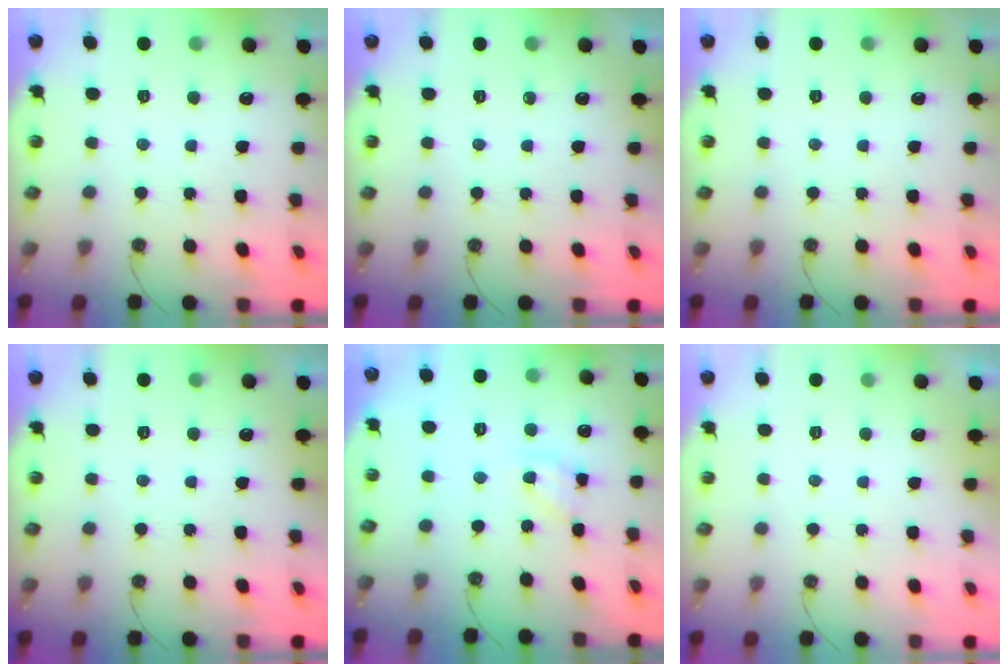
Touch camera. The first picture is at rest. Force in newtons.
{"total": 0.0}
{"total": 0.0}
{"total": 0.0}
{"total": 8.2, "press": 8.2, "slide": 0.5}
{"total": 0.0}